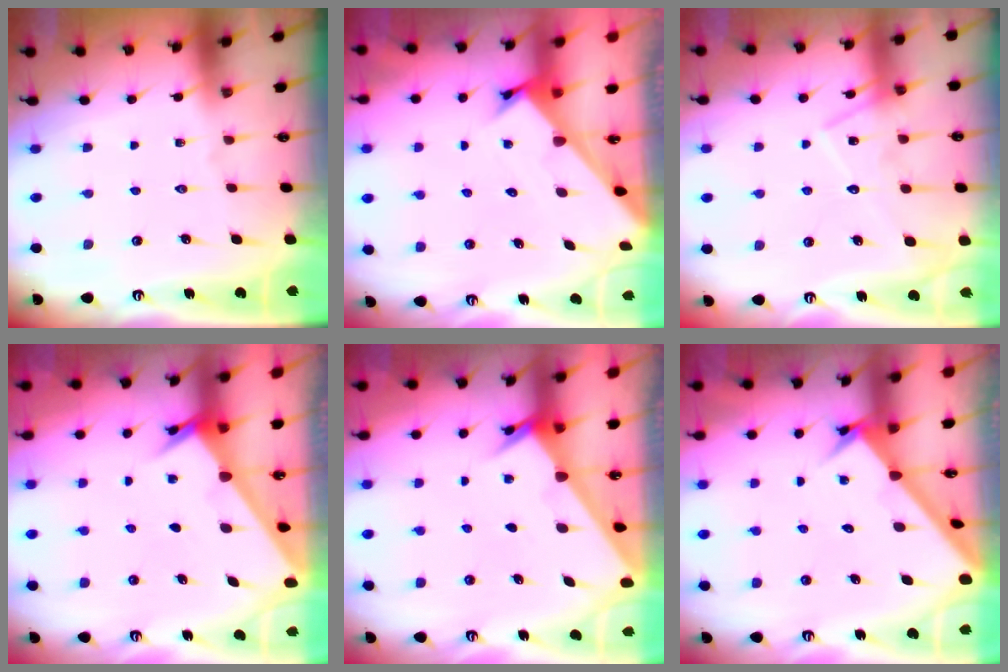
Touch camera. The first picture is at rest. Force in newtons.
{"total": 2.4, "press": 2.4, "slide": 0.2}
{"total": 14.0, "press": 13.9, "slide": 0.9}
{"total": 2.8, "press": 2.8, "slide": 0.2}
{"total": 2.5, "press": 2.5, "slide": 0.2}
{"total": 3.0, "press": 3.0, "slide": 0.4}